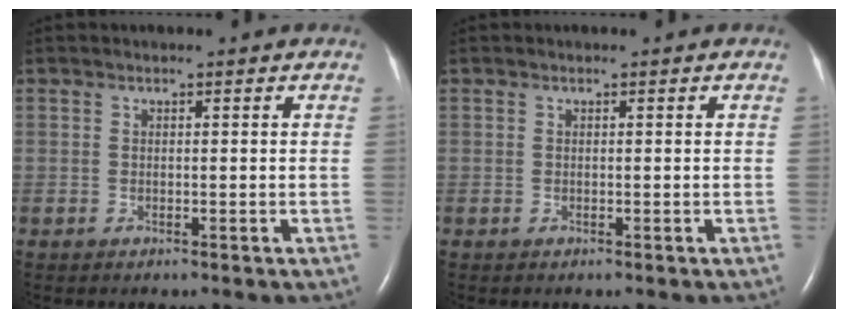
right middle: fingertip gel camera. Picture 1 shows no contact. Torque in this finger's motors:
{"motor_torque": [-0.03, 0.11, 0.00, 0.01]}